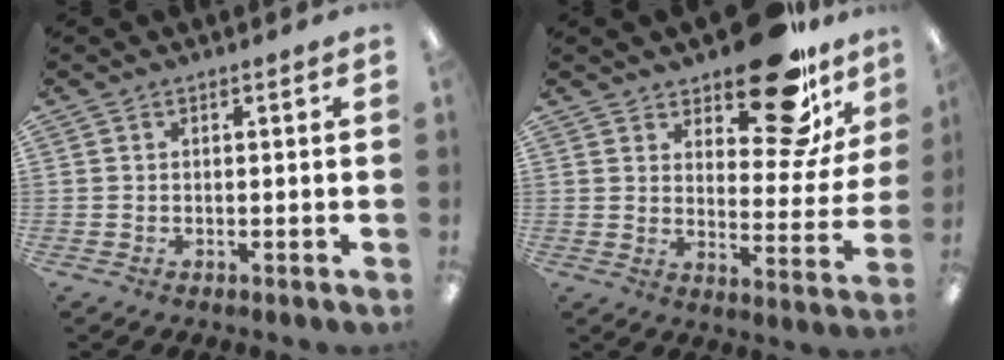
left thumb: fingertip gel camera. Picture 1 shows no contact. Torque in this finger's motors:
{"motor_torque": [1.87, 1.20, 1.18, -1.09, 0.03]}